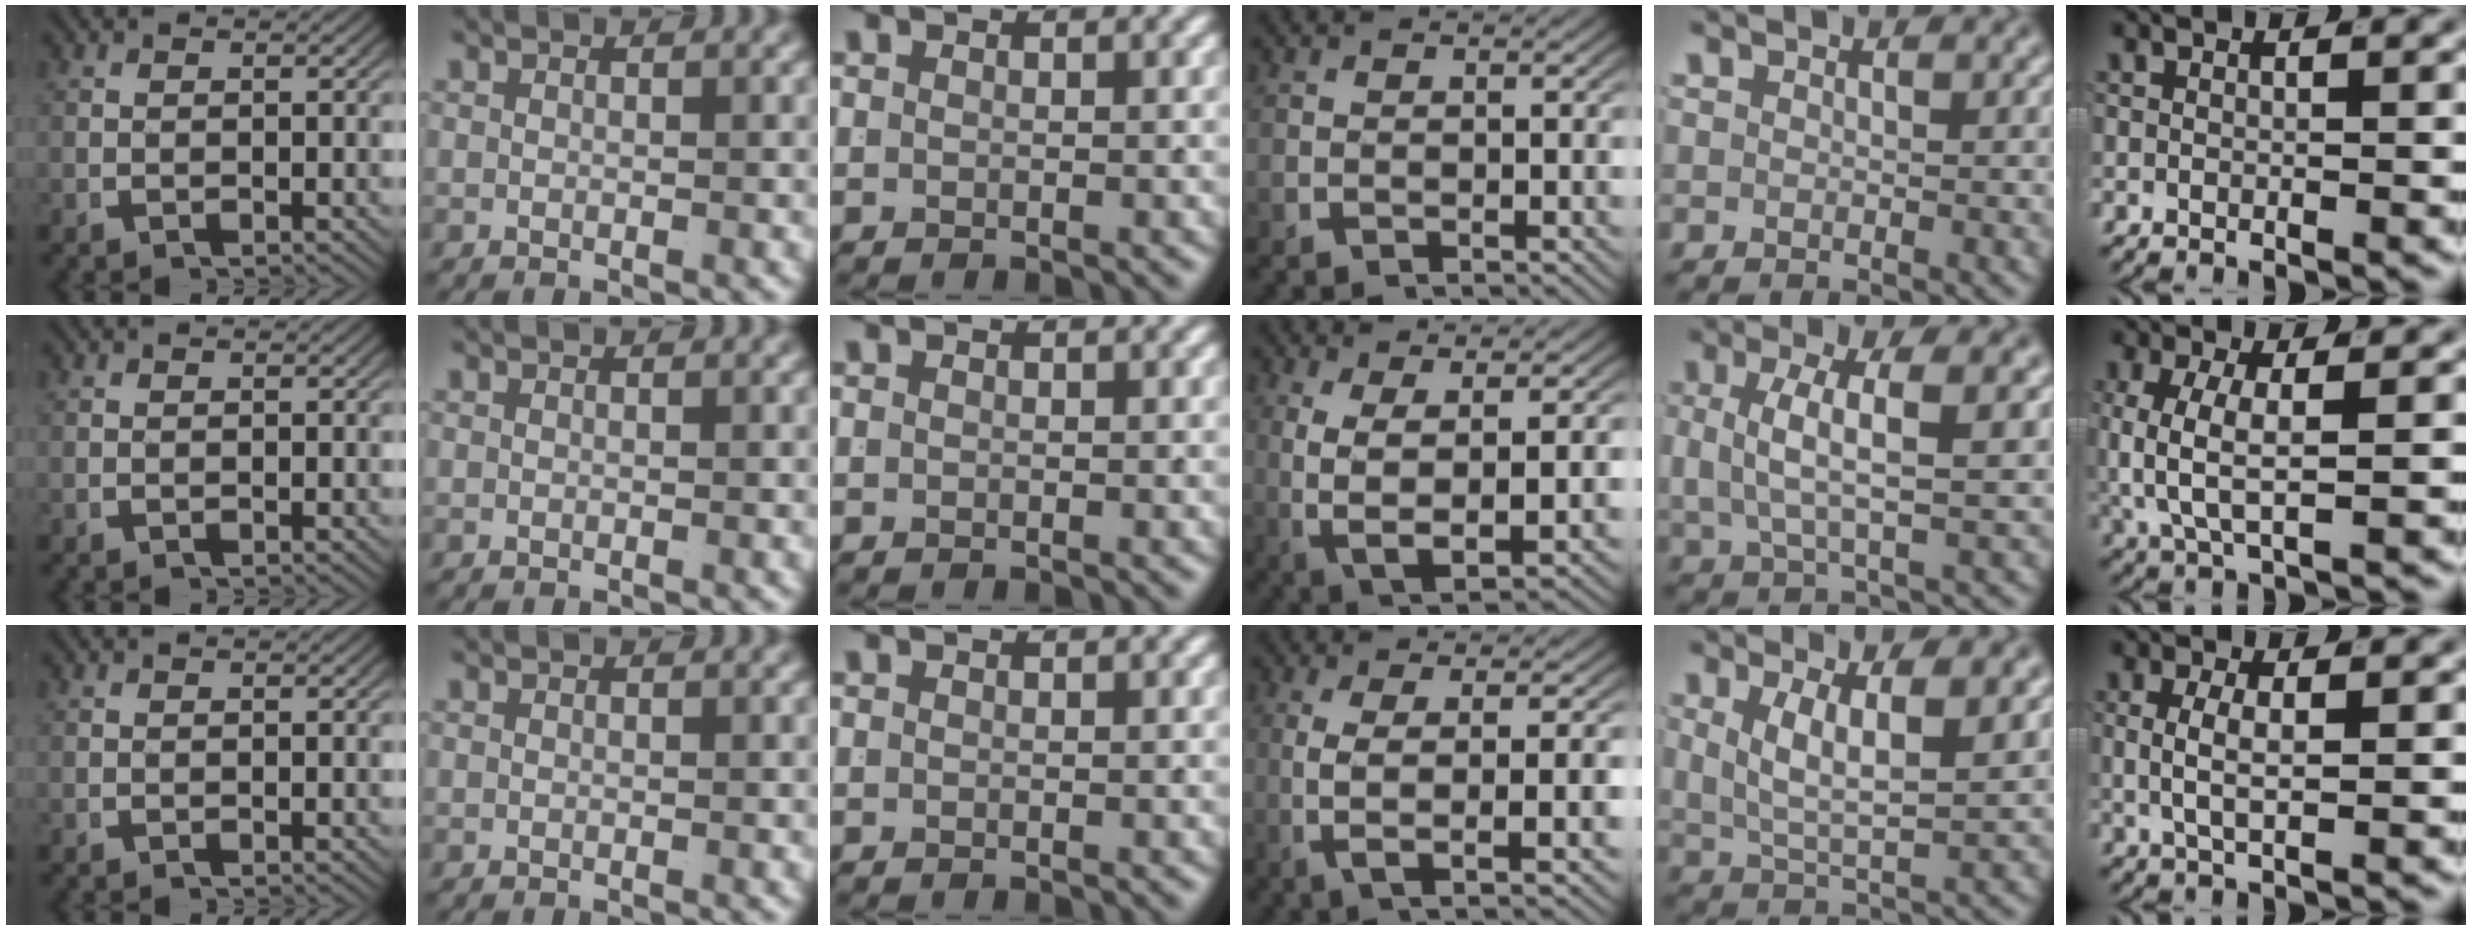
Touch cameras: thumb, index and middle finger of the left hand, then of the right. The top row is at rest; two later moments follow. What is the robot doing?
{"motion": "lift_and_place", "object": "jacket"}